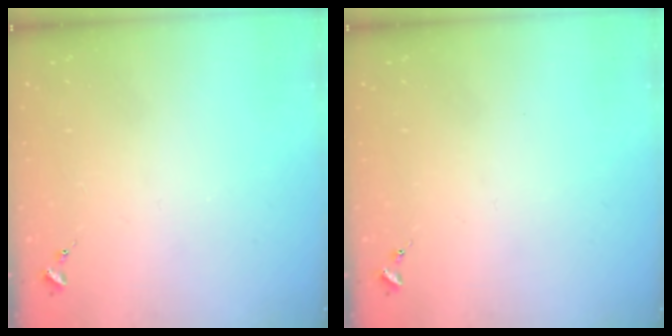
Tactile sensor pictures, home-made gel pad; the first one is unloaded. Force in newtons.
{"total": 0.0}